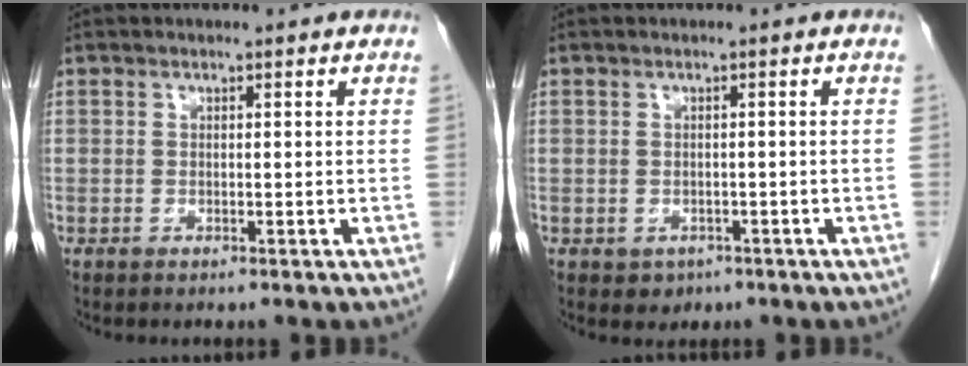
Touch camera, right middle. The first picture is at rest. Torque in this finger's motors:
{"motor_torque": [0.14, 0.03, -0.01, -0.01]}